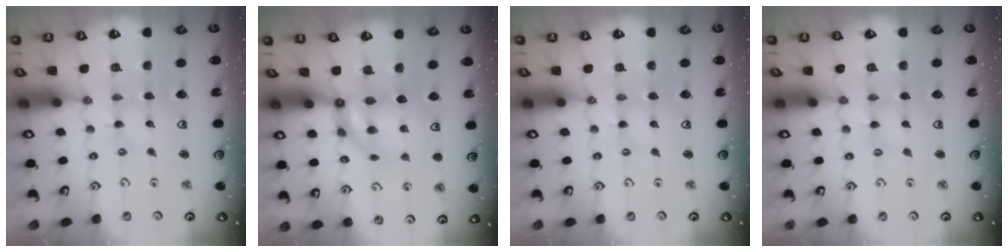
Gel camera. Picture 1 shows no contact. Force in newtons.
{"total": 7.0, "press": 7.0, "slide": 0.6}
{"total": 0.0}
{"total": 0.0}